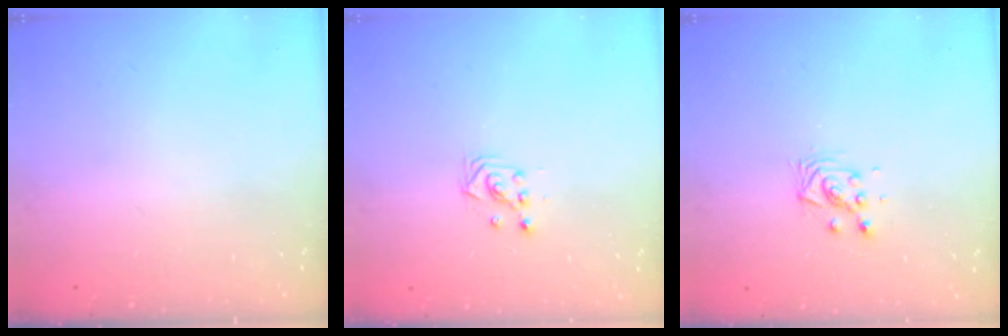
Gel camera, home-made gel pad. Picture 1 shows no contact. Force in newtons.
{"total": 2.9, "press": 2.9, "slide": 0.3}
{"total": 3.7, "press": 3.7, "slide": 0.3}